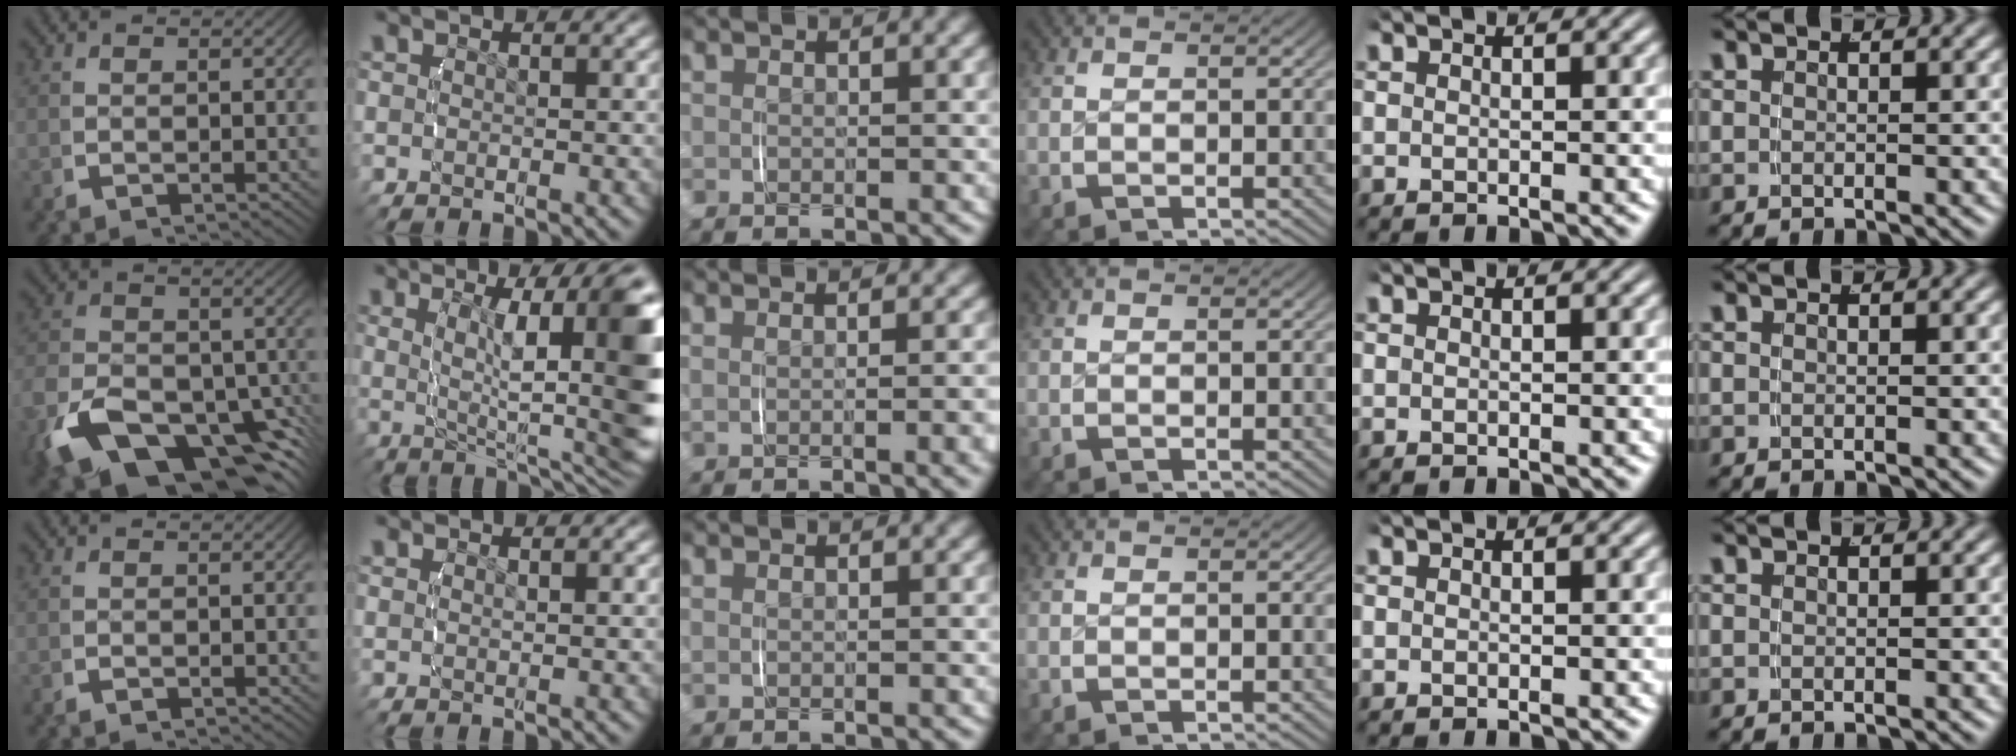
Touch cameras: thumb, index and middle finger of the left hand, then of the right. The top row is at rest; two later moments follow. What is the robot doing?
{"motion": "lift_and_place", "object": "ethernet cable"}